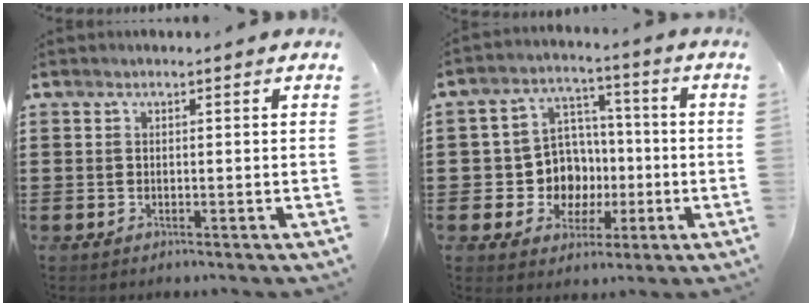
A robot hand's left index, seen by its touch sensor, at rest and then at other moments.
{"total": 9.1, "force": [-0.4, 8.4, 3.3], "torque": [-0.090, 0.016, 0.003]}